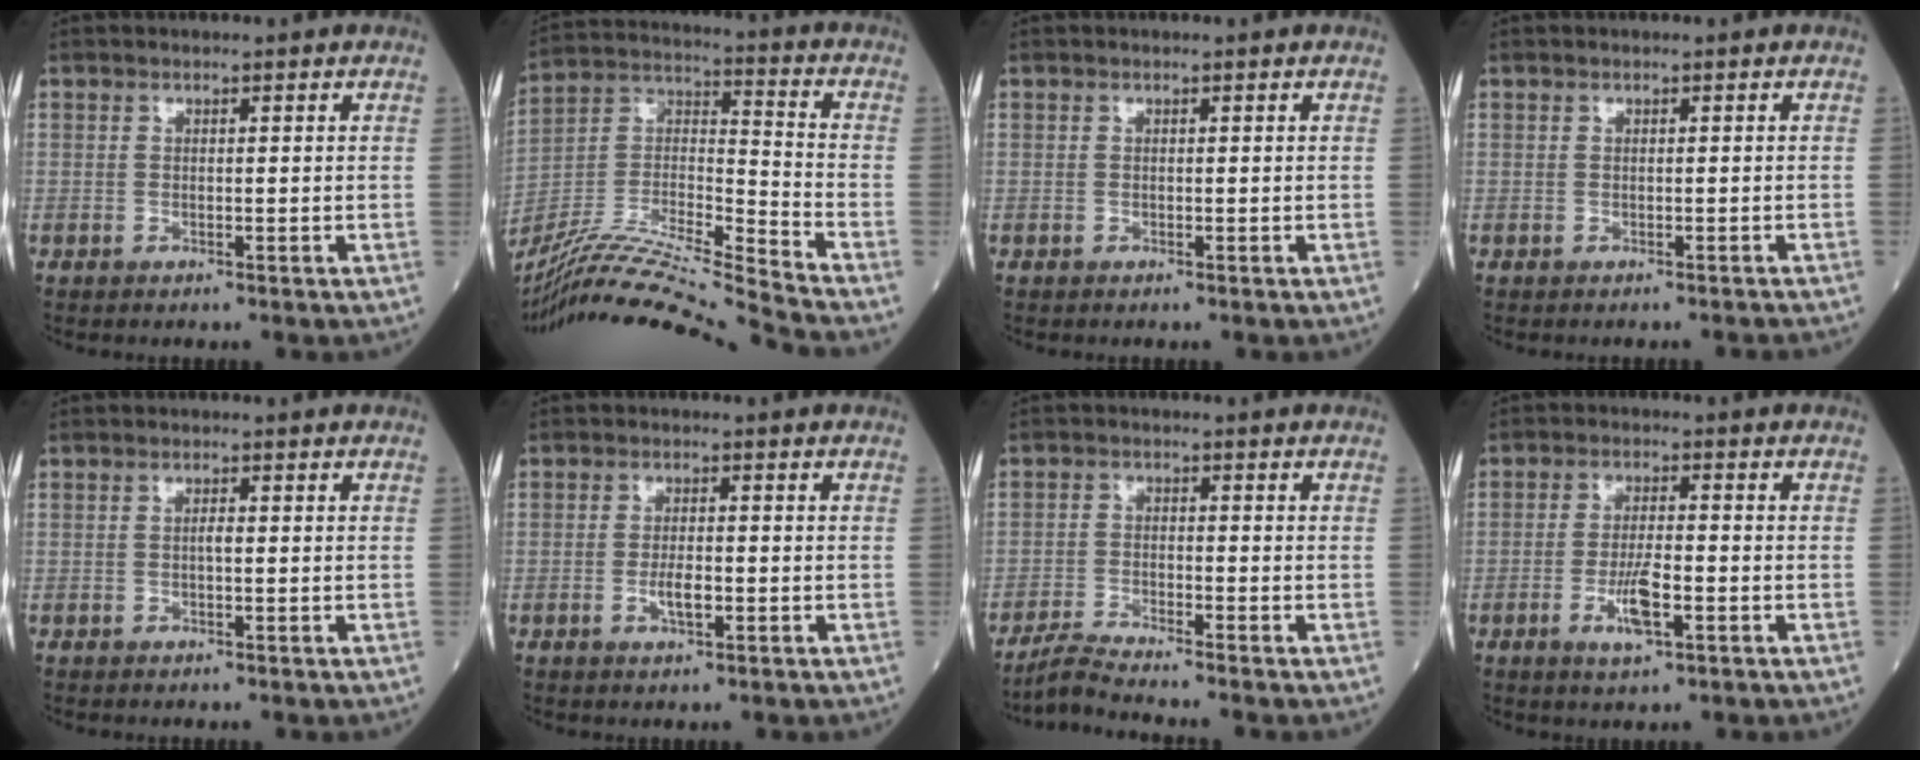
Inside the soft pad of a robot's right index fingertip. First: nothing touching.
{"total": 22.5, "force": [-20.5, -2.0, 9.2], "torque": [-0.201, -0.020, -0.361]}
{"total": 0.0}
{"total": 2.3, "force": [-2.2, 0.1, 0.7], "torque": [-0.007, -0.007, -0.024]}
{"total": 0.6, "force": [0.0, 0.1, 0.6], "torque": [-0.013, 0.000, -0.001]}
{"total": 2.9, "force": [-0.9, 0.8, 2.7], "torque": [-0.052, 0.001, -0.013]}
{"total": 4.5, "force": [-4.1, -1.4, 1.1], "torque": [-0.032, -0.024, -0.081]}
{"total": 5.6, "force": [-2.1, 1.0, 5.1], "torque": [-0.100, -0.006, -0.036]}